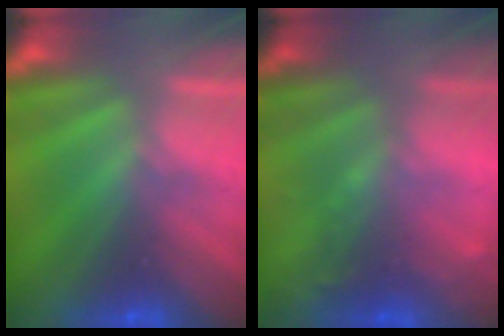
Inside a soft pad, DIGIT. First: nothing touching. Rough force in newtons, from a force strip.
{"total": 2.2}